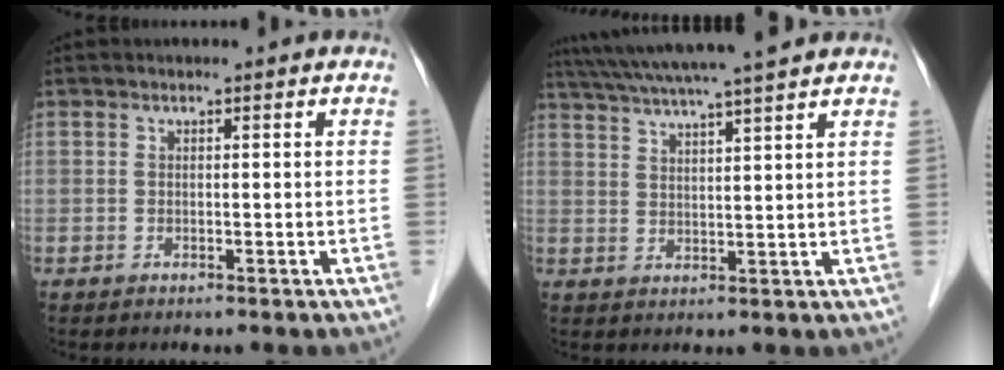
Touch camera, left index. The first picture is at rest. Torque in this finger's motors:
{"motor_torque": [-0.11, -0.91, 0.61, 0.15]}